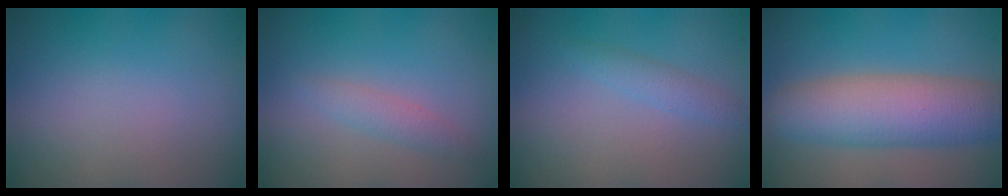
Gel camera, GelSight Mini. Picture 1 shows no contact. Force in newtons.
{"total": 1.3, "press": 1.3, "slide": 0.0}
{"total": 1.3, "press": 1.3, "slide": 0.1}
{"total": 6.9, "press": 6.9, "slide": 0.3}